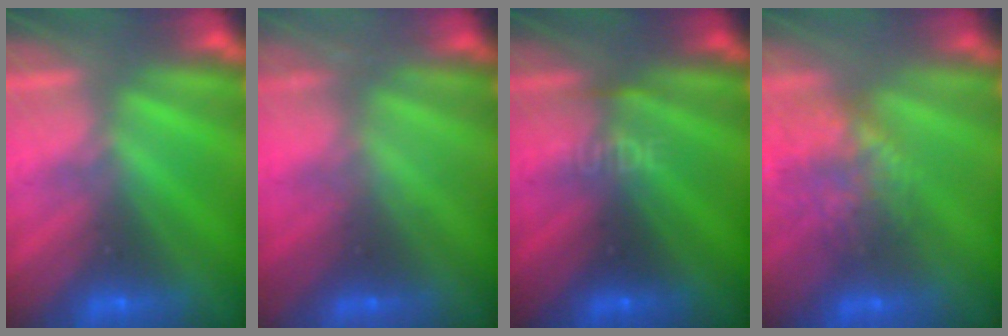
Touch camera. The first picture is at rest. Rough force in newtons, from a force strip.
{"total": 2.3}
{"total": 3.3}
{"total": 6.9}